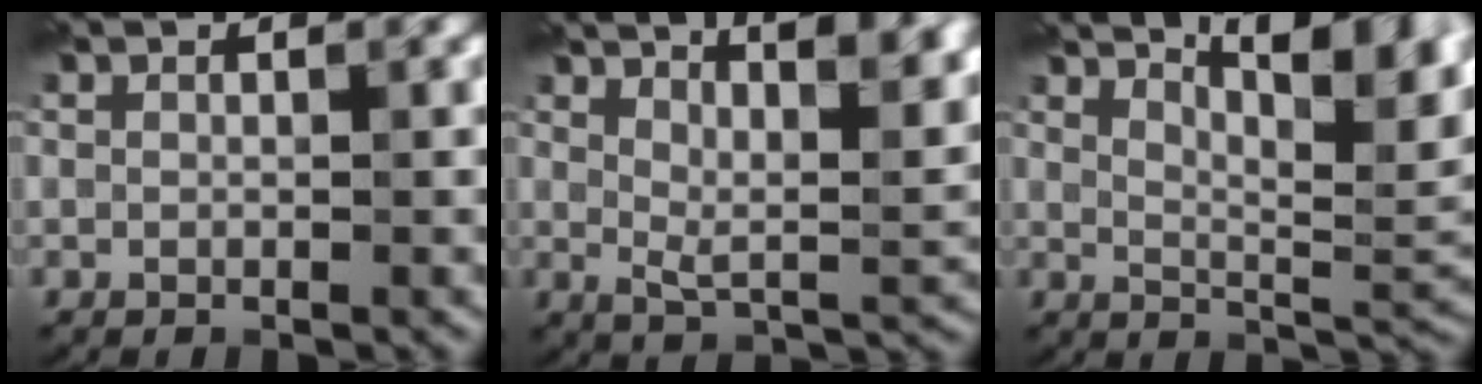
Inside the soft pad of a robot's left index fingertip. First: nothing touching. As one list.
[{"total": 10.8, "force": [6.4, 3.7, 7.9], "torque": [-0.103, 0.012, 0.084]}, {"total": 9.4, "force": [5.8, 2.5, 7.1], "torque": [-0.093, 0.013, 0.095]}]